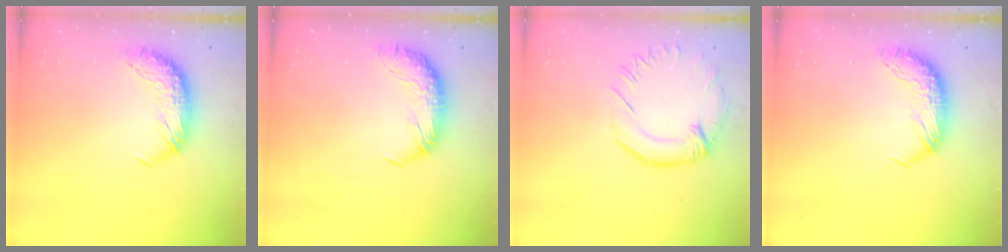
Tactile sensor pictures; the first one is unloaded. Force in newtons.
{"total": 1.7, "press": 0.6, "slide": 1.6}
{"total": 1.3, "press": 0.4, "slide": 1.3}
{"total": 0.0}